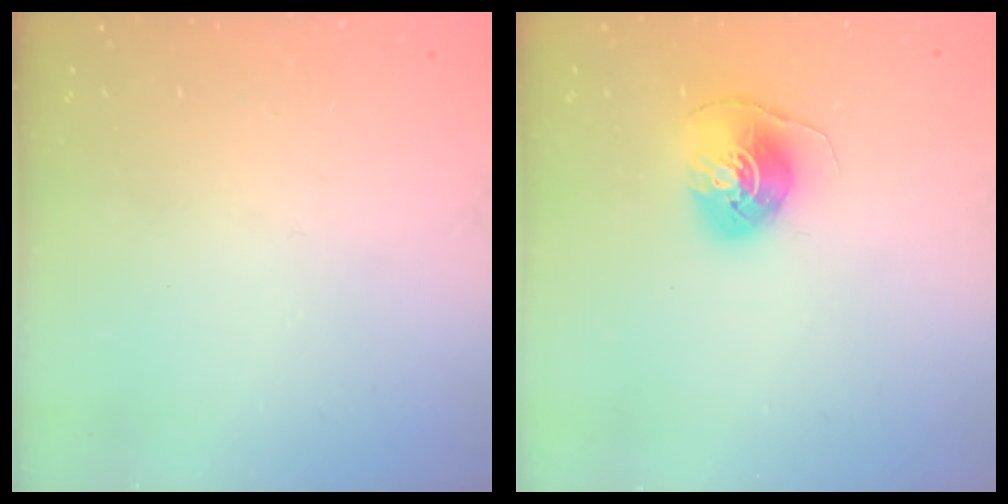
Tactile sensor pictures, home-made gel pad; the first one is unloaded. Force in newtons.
{"total": 8.3, "press": 8.3, "slide": 0.4}